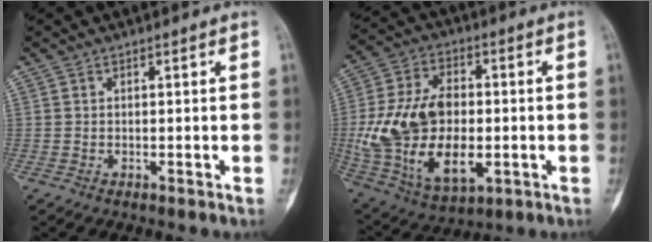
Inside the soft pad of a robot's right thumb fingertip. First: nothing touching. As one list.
[{"total": 22.0, "force": [-1.6, 13.1, 17.6], "torque": [-0.334, 0.001, -0.012]}]